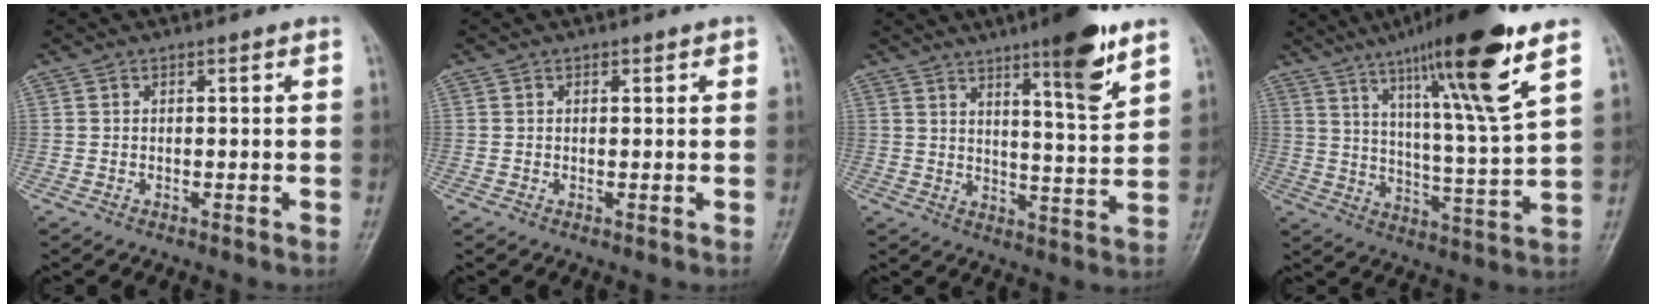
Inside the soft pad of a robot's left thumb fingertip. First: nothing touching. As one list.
[{"total": 1.0, "force": [0.4, 0.7, 0.5], "torque": [0.002, 0.000, 0.003]}, {"total": 11.6, "force": [7.2, 1.8, 8.9], "torque": [-0.119, -0.048, 0.107]}, {"total": 19.1, "force": [11.1, 1.4, 15.5], "torque": [-0.240, -0.052, 0.179]}]